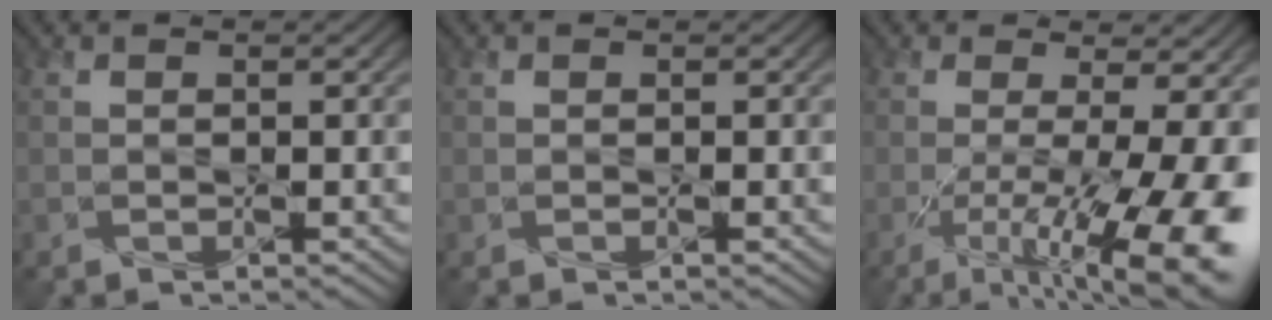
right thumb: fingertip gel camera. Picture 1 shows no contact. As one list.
[{"total": 0.0}, {"total": 14.5, "force": [-3.2, 4.5, 13.4], "torque": [-0.172, -0.021, -0.038]}]